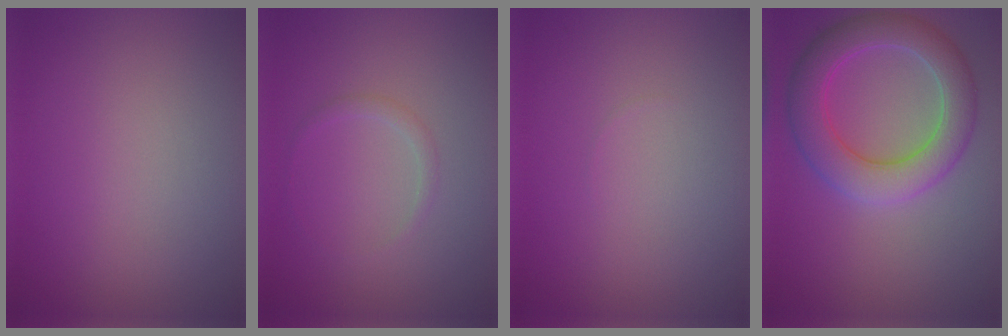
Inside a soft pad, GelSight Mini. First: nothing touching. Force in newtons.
{"total": 1.0, "press": 1.0, "slide": 0.1}
{"total": 0.0}
{"total": 6.0, "press": 6.0, "slide": 0.2}